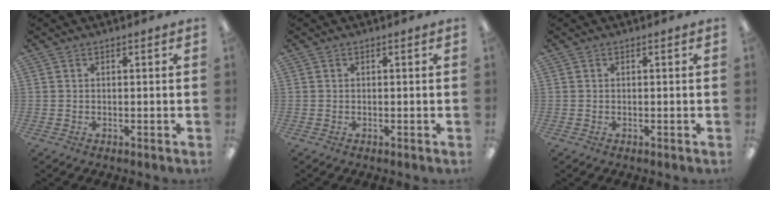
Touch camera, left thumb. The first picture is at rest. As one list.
[{"total": 0.0}, {"total": 0.0}]